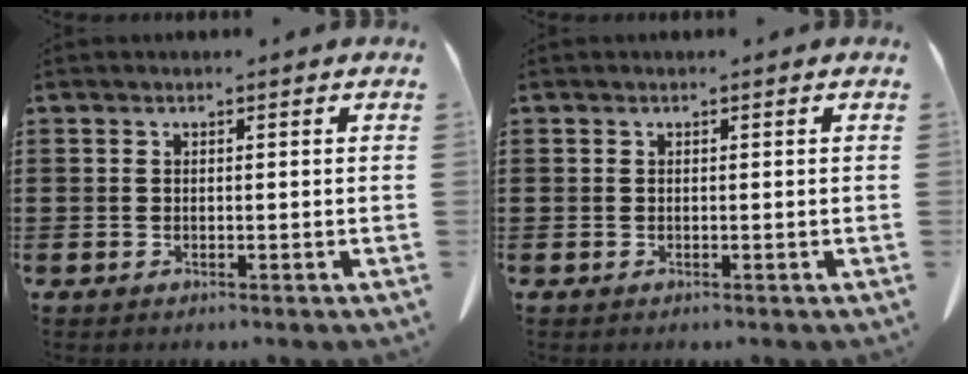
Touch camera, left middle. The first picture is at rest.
{"total": 0.0}